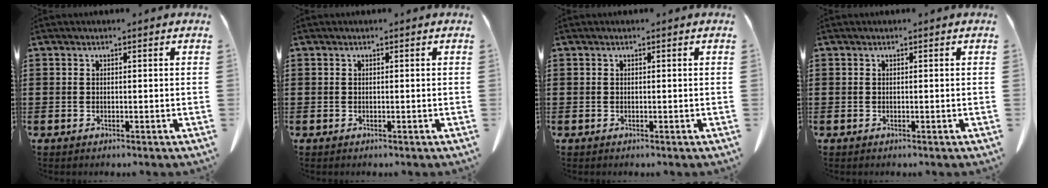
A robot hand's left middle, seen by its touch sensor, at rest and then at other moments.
{"total": 0.0}
{"total": 0.0}
{"total": 0.0}